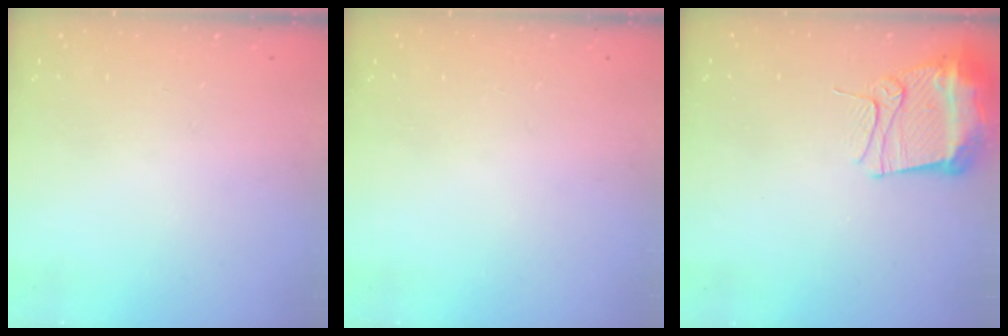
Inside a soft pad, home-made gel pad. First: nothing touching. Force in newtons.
{"total": 0.0}
{"total": 12.1, "press": 12.0, "slide": 1.4}